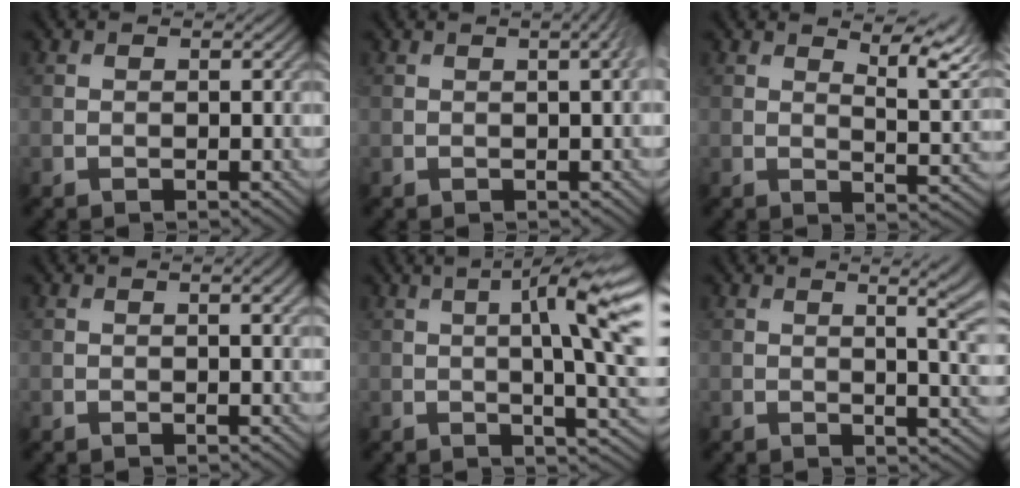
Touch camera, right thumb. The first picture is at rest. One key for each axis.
{"total": 2.4, "fx": 0.5, "fy": 0.6, "fz": 2.3, "tx": -0.021, "ty": 0.013, "tz": 0.001}
{"total": 6.2, "fx": 3.9, "fy": 1.5, "fz": 4.6, "tx": -0.074, "ty": 0.002, "tz": 0.070}
{"total": 1.5, "fx": 0.5, "fy": 0.2, "fz": 1.4, "tx": -0.018, "ty": 0.004, "tz": 0.009}
{"total": 10.4, "fx": 1.7, "fy": 2.3, "fz": 10.0, "tx": -0.135, "ty": 0.012, "tz": 0.024}
{"total": 7.3, "fx": 1.8, "fy": 2.5, "fz": 6.6, "tx": -0.058, "ty": 0.024, "tz": 0.012}